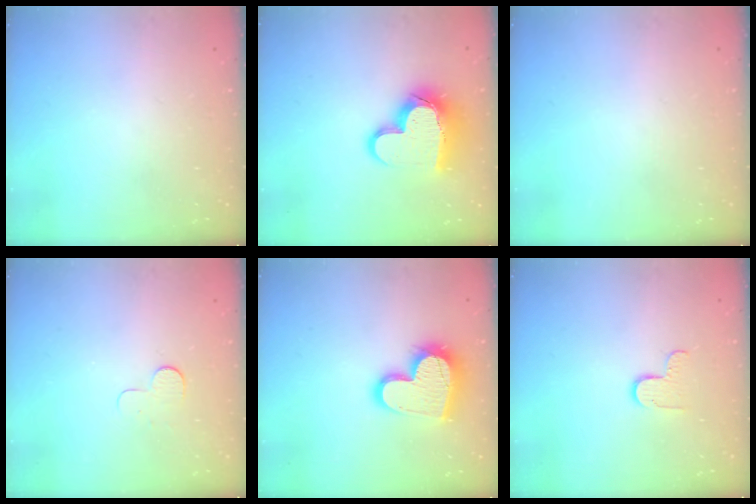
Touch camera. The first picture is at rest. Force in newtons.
{"total": 15.4, "press": 15.4, "slide": 1.3}
{"total": 0.0}
{"total": 4.3, "press": 4.3, "slide": 0.3}
{"total": 17.9, "press": 17.8, "slide": 1.2}
{"total": 5.5, "press": 5.5, "slide": 0.5}